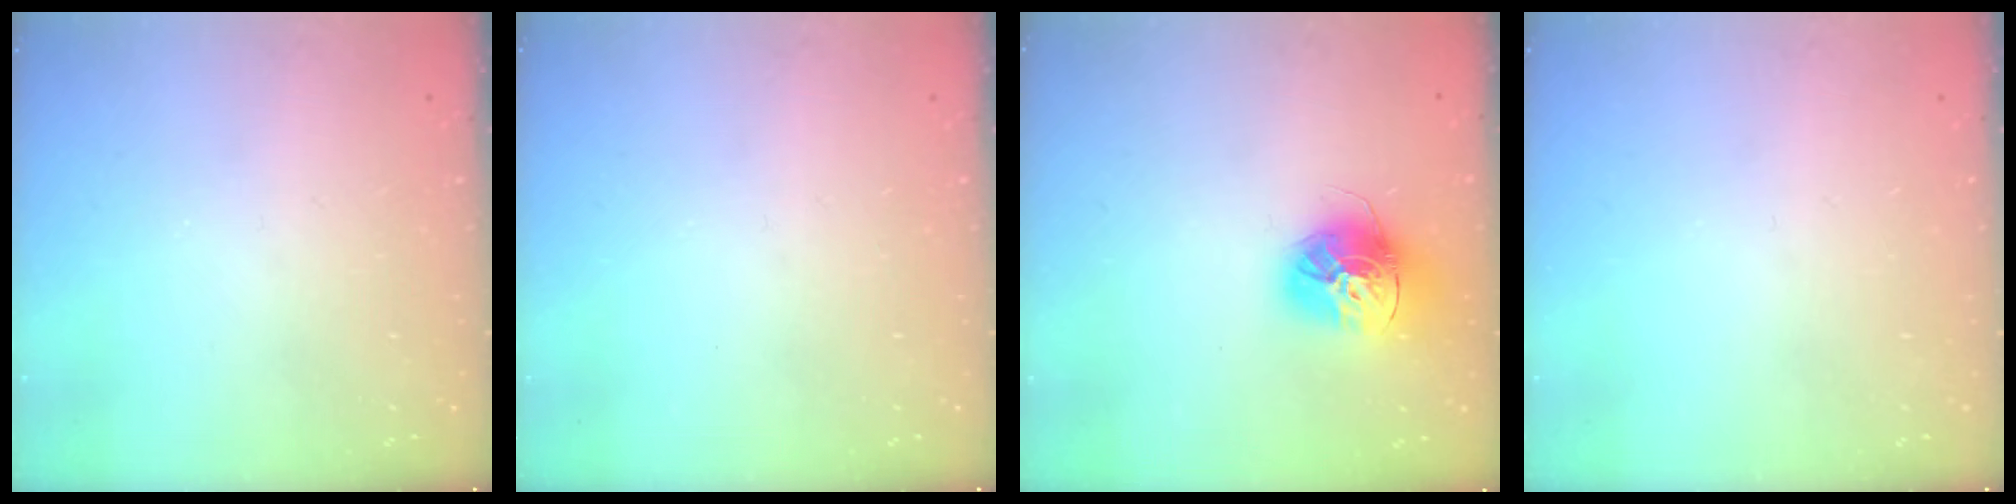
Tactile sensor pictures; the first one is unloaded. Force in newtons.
{"total": 0.0}
{"total": 15.6, "press": 15.5, "slide": 1.4}
{"total": 0.0}